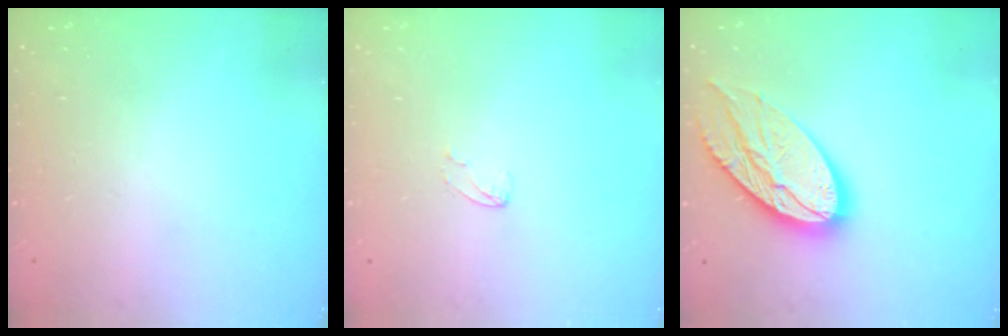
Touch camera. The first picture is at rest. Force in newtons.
{"total": 2.4, "press": 2.4, "slide": 0.2}
{"total": 17.2, "press": 17.2, "slide": 1.5}